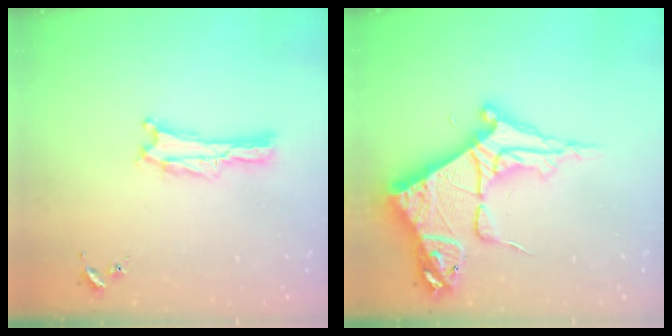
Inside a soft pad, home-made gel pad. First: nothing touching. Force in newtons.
{"total": 10.6, "press": 10.5, "slide": 1.3}